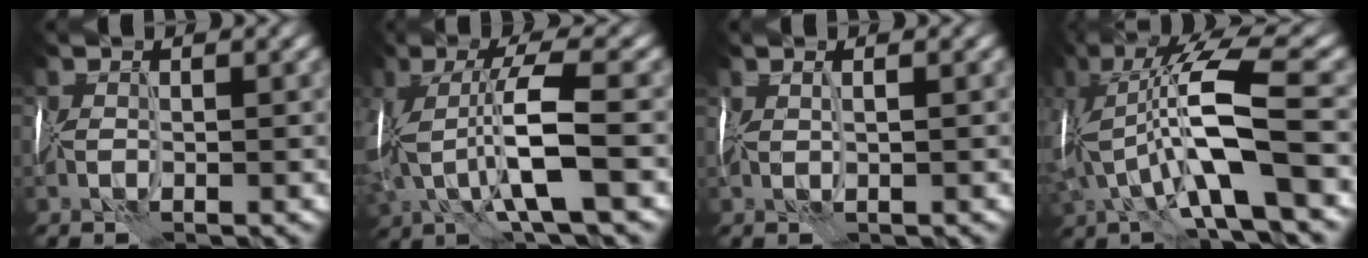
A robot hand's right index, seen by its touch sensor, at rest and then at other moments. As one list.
[{"total": 6.8, "force": [-1.4, 2.0, 6.3], "torque": [-0.138, 0.014, -0.027]}, {"total": 0.8, "force": [0.4, 0.3, 0.6], "torque": [-0.001, 0.009, -0.008]}, {"total": 9.6, "force": [-1.5, 3.1, 8.9], "torque": [-0.175, 0.016, -0.036]}]